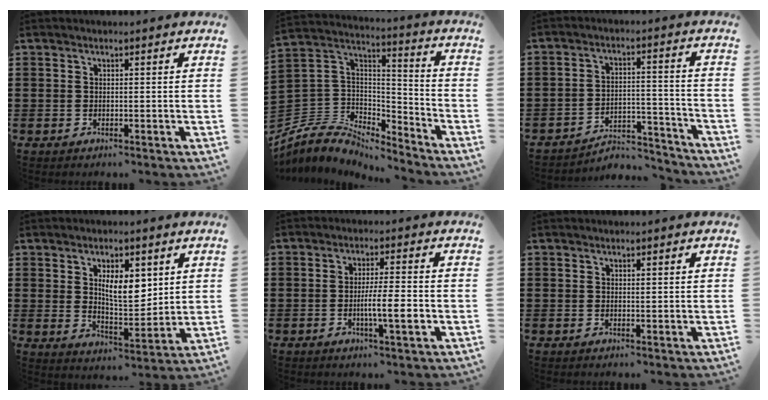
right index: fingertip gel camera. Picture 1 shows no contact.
{"total": 6.0, "force": [-4.7, 3.6, 1.1], "torque": [-0.058, -0.007, -0.099]}
{"total": 5.0, "force": [-4.7, 1.0, 1.4], "torque": [-0.026, 0.007, -0.096]}
{"total": 7.6, "force": [2.7, 3.3, 6.3], "torque": [-0.107, -0.002, 0.041]}
{"total": 6.0, "force": [-1.5, 0.7, 5.7], "torque": [-0.103, -0.005, -0.029]}
{"total": 0.6, "force": [0.4, 0.1, 0.5], "torque": [-0.010, 0.002, 0.007]}